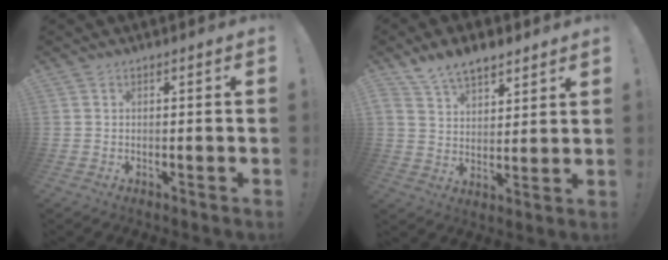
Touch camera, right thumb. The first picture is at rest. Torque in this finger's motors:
{"motor_torque": [1.37, 1.38, 0.07, 0.06, 0.12]}